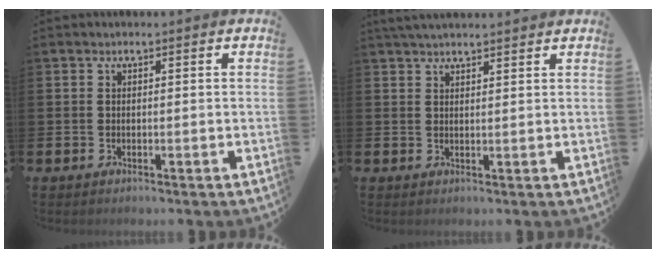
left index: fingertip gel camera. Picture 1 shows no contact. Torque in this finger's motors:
{"motor_torque": [0.28, -1.06, 0.66, 0.21]}